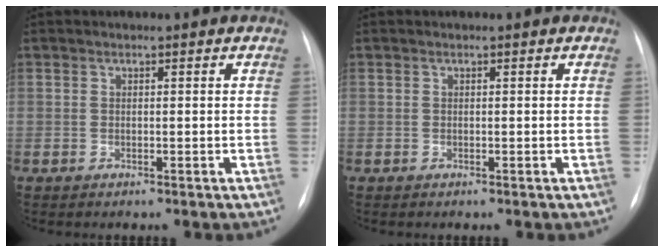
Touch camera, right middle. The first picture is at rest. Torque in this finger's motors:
{"motor_torque": [0.03, 0.00, 0.01, 0.00]}